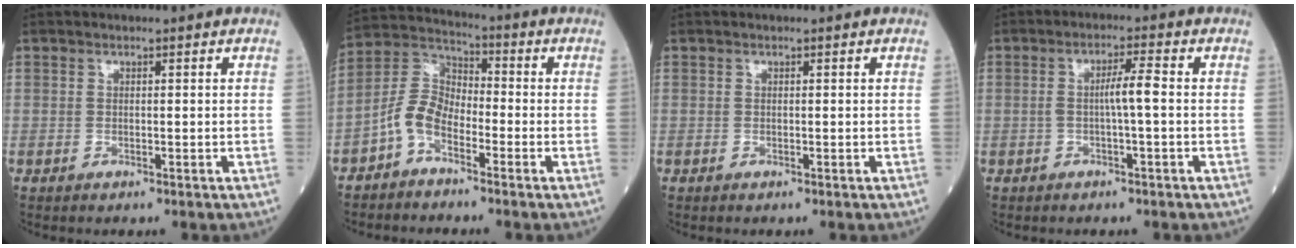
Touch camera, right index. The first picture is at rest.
{"total": 6.5, "force": [-3.6, 3.6, 4.1], "torque": [-0.094, 0.018, -0.084]}
{"total": 0.0}
{"total": 3.8, "force": [-0.2, -0.1, 3.7], "torque": [-0.068, 0.005, -0.004]}